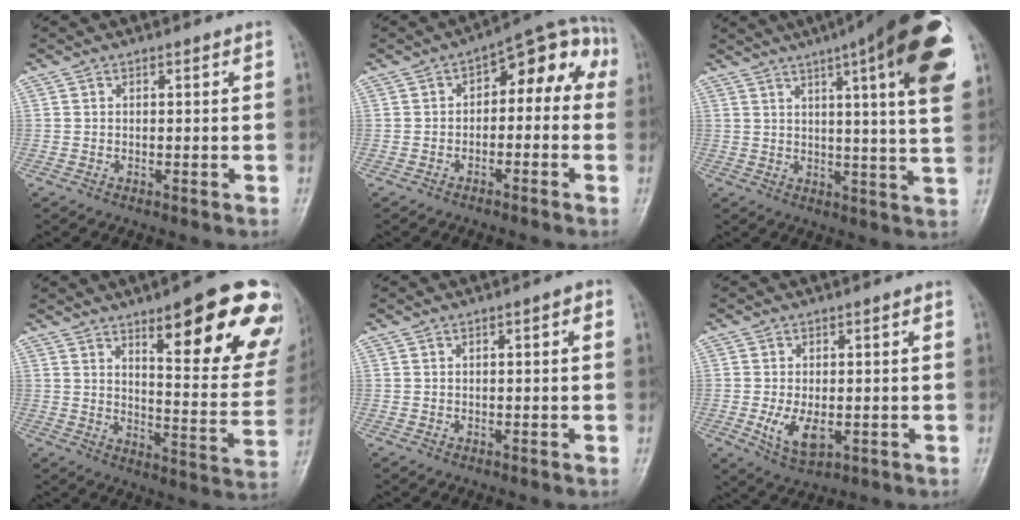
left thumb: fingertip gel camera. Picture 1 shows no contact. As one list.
[{"total": 10.0, "force": [0.3, 5.6, 8.3], "torque": [-0.065, 0.054, -0.010]}, {"total": 22.3, "force": [10.4, 3.7, 19.4], "torque": [-0.259, -0.017, 0.128]}, {"total": 21.6, "force": [11.3, 5.6, 17.5], "torque": [-0.189, -0.051, 0.157]}, {"total": 1.6, "force": [0.2, 0.4, 1.5], "torque": [-0.024, 0.005, 0.002]}, {"total": 6.7, "force": [-1.4, 3.4, 5.7], "torque": [-0.102, -0.002, -0.016]}]